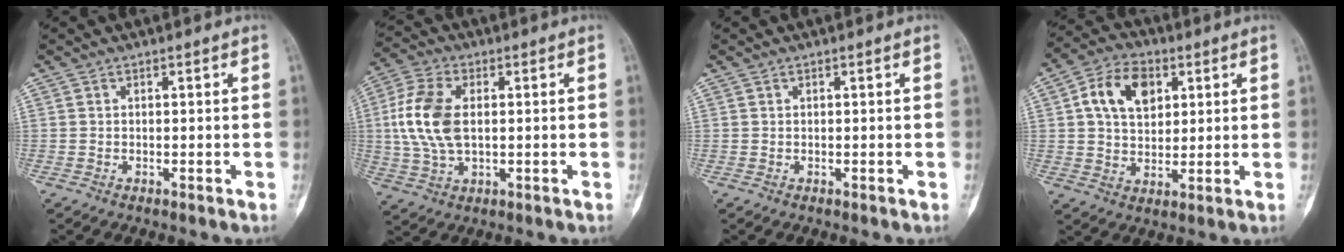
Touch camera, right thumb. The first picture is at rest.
{"total": 11.8, "force": [1.0, 6.9, 9.5], "torque": [-0.204, 0.007, 0.020]}
{"total": 0.0}
{"total": 11.1, "force": [3.4, 7.6, 7.4], "torque": [-0.108, 0.001, 0.057]}